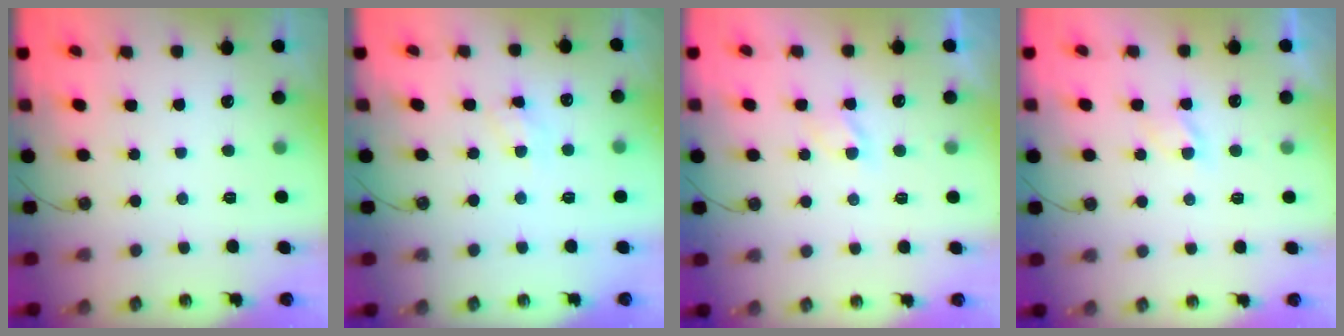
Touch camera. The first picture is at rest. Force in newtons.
{"total": 6.0, "press": 6.0, "slide": 0.7}
{"total": 2.9, "press": 2.8, "slide": 0.6}
{"total": 2.9, "press": 2.8, "slide": 0.6}